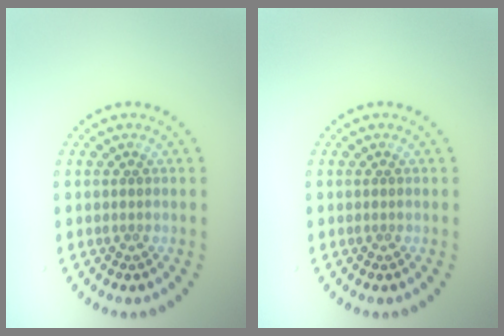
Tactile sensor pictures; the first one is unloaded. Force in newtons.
{"total": 0.0}